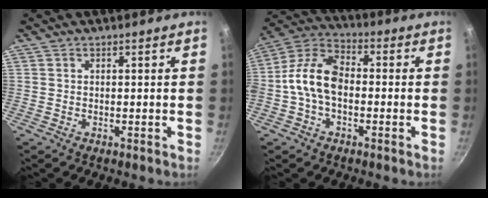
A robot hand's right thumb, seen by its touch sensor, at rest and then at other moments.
{"total": 11.5, "force": [-1.3, 7.2, 8.9], "torque": [-0.157, 0.041, -0.046]}